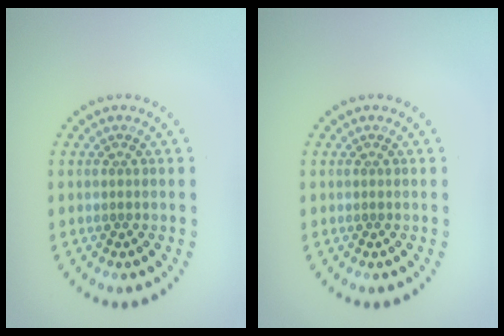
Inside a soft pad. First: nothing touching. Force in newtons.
{"total": 0.0}